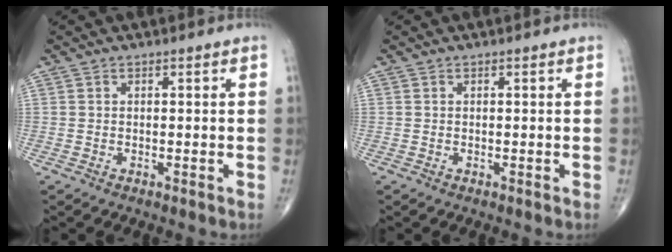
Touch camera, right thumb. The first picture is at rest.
{"total": 0.0}